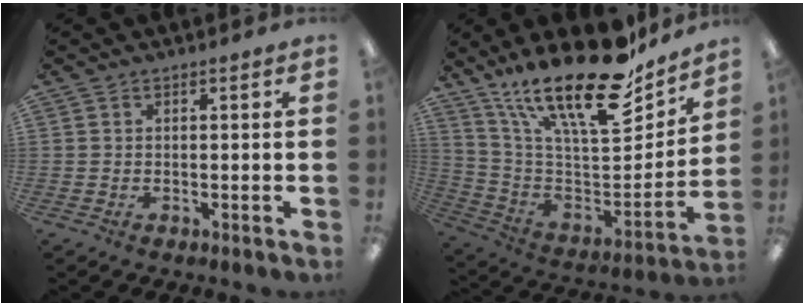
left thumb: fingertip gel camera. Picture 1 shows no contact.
{"total": 25.0, "force": [18.3, 7.8, 15.1], "torque": [-0.235, -0.131, 0.309]}